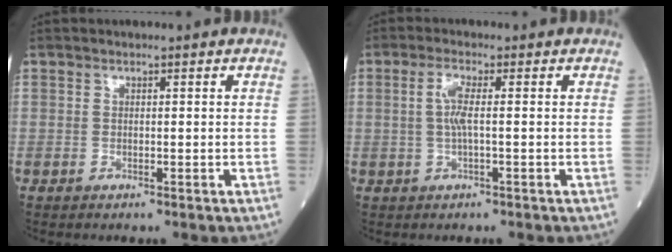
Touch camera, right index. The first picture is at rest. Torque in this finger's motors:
{"motor_torque": [0.60, 0.24, 0.32, 0.08]}